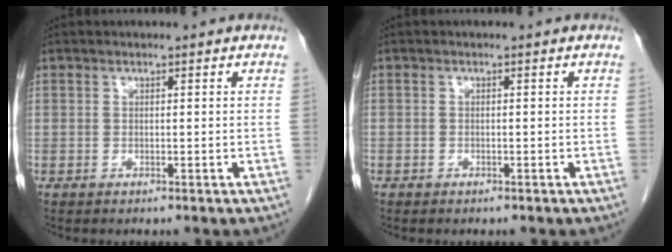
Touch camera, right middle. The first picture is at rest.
{"total": 0.6, "force": [-0.5, 0.4, 0.0], "torque": [-0.008, 0.003, -0.011]}